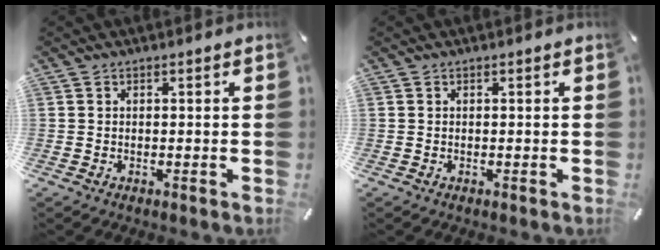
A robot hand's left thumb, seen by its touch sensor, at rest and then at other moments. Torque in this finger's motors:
{"motor_torque": [0.00, 0.00, 0.00, 0.09, 0.00]}